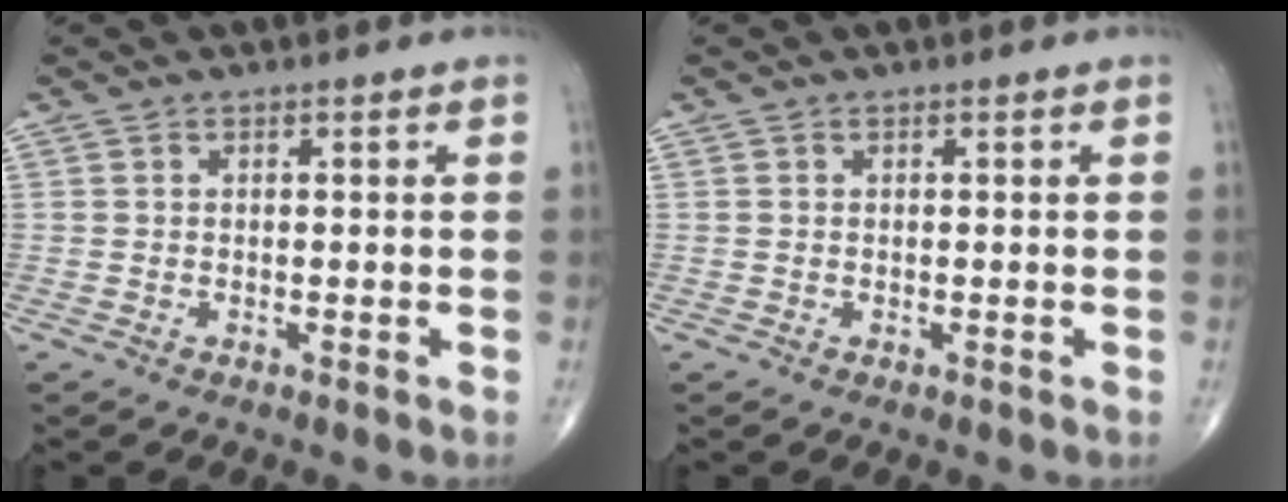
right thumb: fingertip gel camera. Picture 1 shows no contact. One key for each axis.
{"total": 0.0}